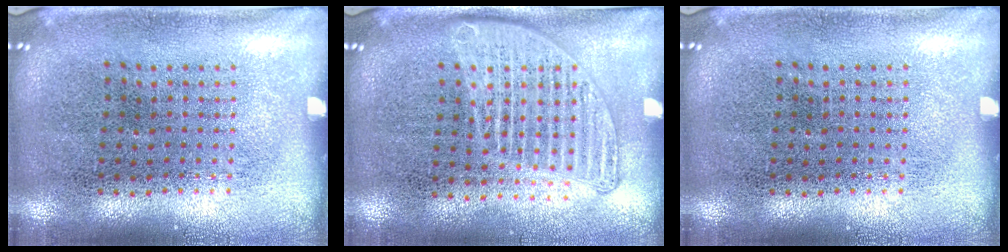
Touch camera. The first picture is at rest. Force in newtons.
{"total": 1.5, "press": 1.4, "slide": 0.5}
{"total": 0.0}